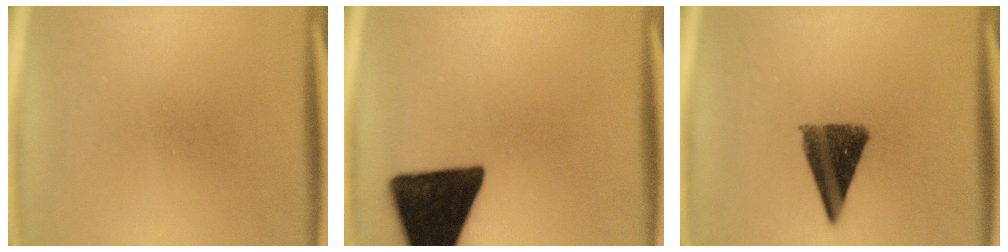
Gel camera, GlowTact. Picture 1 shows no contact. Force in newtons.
{"total": 18.7}
{"total": 10.4}